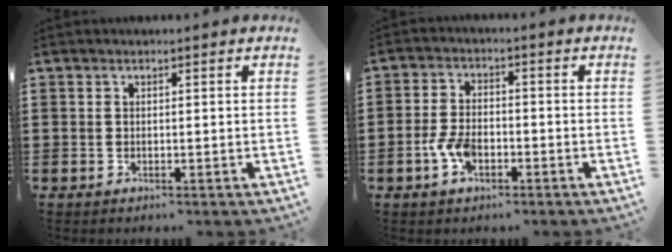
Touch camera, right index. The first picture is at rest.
{"total": 4.5, "force": [-1.8, 2.4, 3.3], "torque": [-0.079, -0.003, -0.036]}